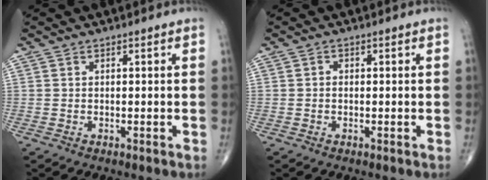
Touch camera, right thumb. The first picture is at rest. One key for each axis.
{"total": 0.6, "fx": -0.1, "fy": 0.5, "fz": 0.4, "tx": -0.005, "ty": 0.000, "tz": -0.004}